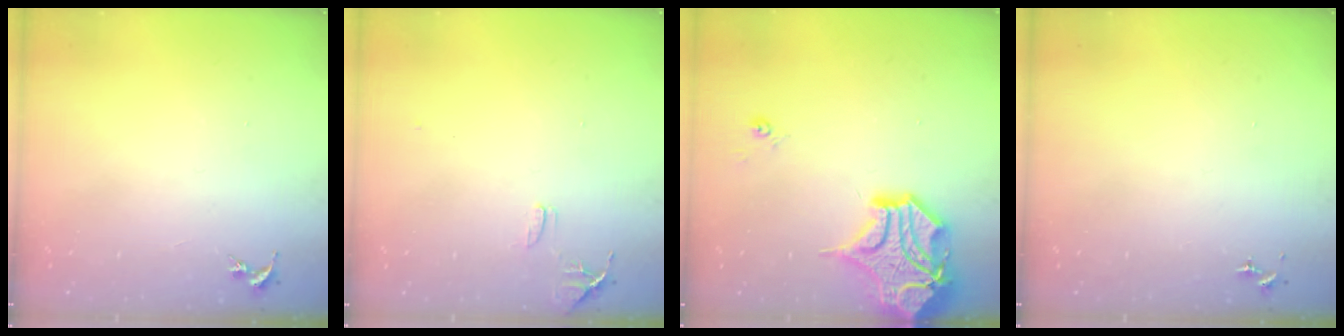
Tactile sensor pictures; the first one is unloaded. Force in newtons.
{"total": 7.7, "press": 7.7, "slide": 0.7}
{"total": 16.9, "press": 16.8, "slide": 2.5}
{"total": 0.0}